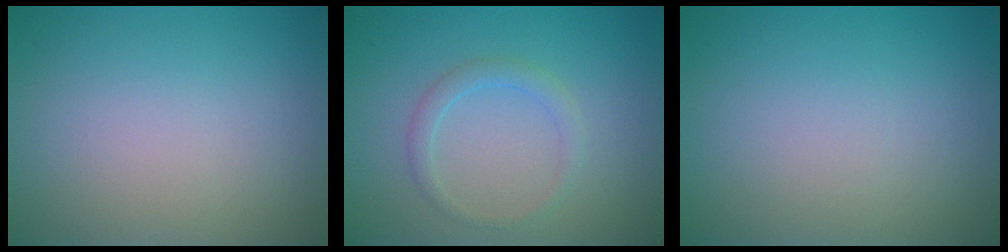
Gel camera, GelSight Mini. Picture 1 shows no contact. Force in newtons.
{"total": 1.6, "press": 1.6, "slide": 0.1}
{"total": 0.0}